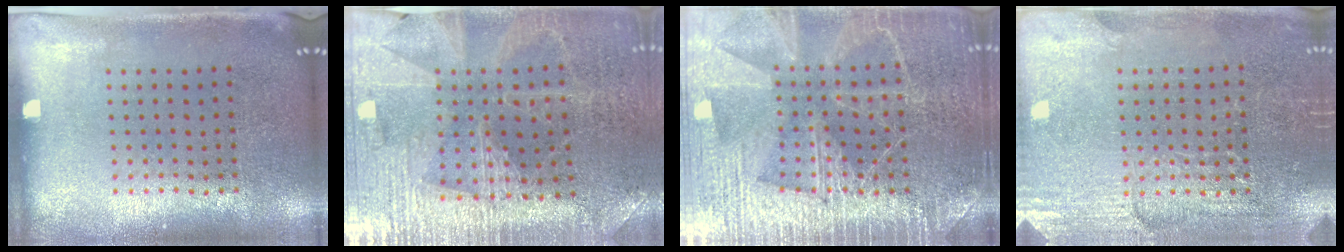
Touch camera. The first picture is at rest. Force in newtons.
{"total": 3.0, "press": 2.9, "slide": 0.5}
{"total": 6.5, "press": 6.4, "slide": 0.7}
{"total": 2.9, "press": 2.9, "slide": 0.2}